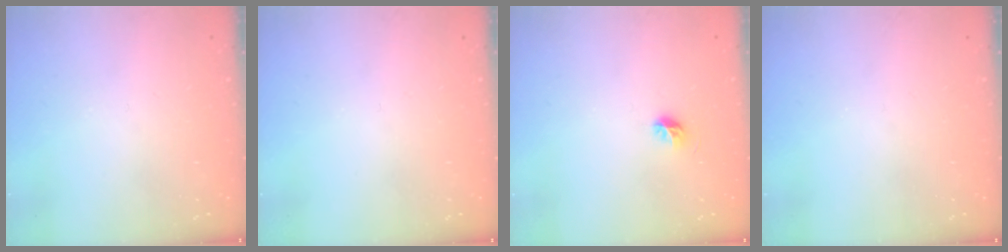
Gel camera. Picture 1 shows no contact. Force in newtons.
{"total": 0.0}
{"total": 5.3, "press": 5.2, "slide": 1.0}
{"total": 0.0}